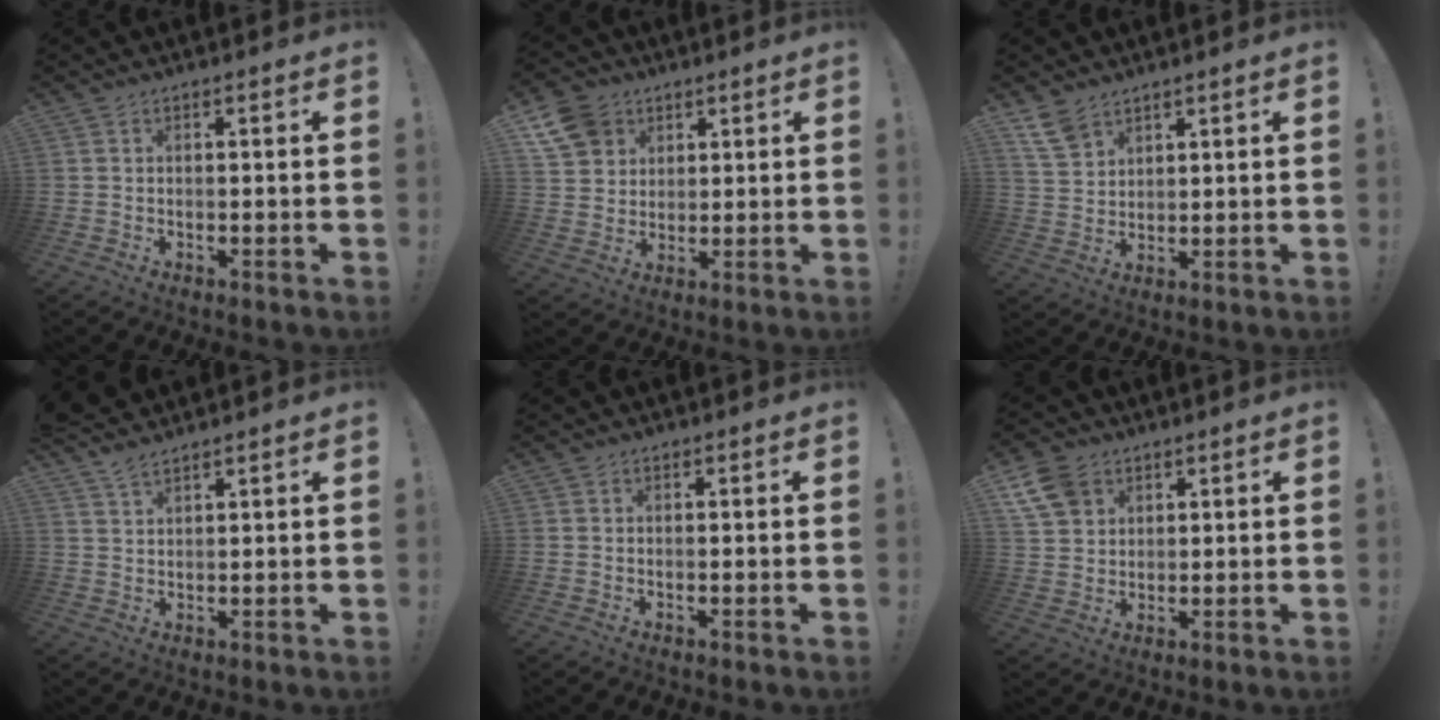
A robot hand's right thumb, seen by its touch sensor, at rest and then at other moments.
{"total": 10.5, "force": [5.1, 8.6, 3.4], "torque": [-0.056, -0.025, 0.106]}
{"total": 7.4, "force": [5.5, 3.9, 3.0], "torque": [-0.055, -0.028, 0.109]}
{"total": 4.2, "force": [3.7, 1.0, 1.7], "torque": [-0.037, -0.020, 0.071]}
{"total": 0.6, "force": [0.5, 0.4, -0.2], "torque": [0.006, 0.001, 0.008]}
{"total": 9.1, "force": [4.9, 6.7, 3.7], "torque": [-0.069, -0.020, 0.098]}